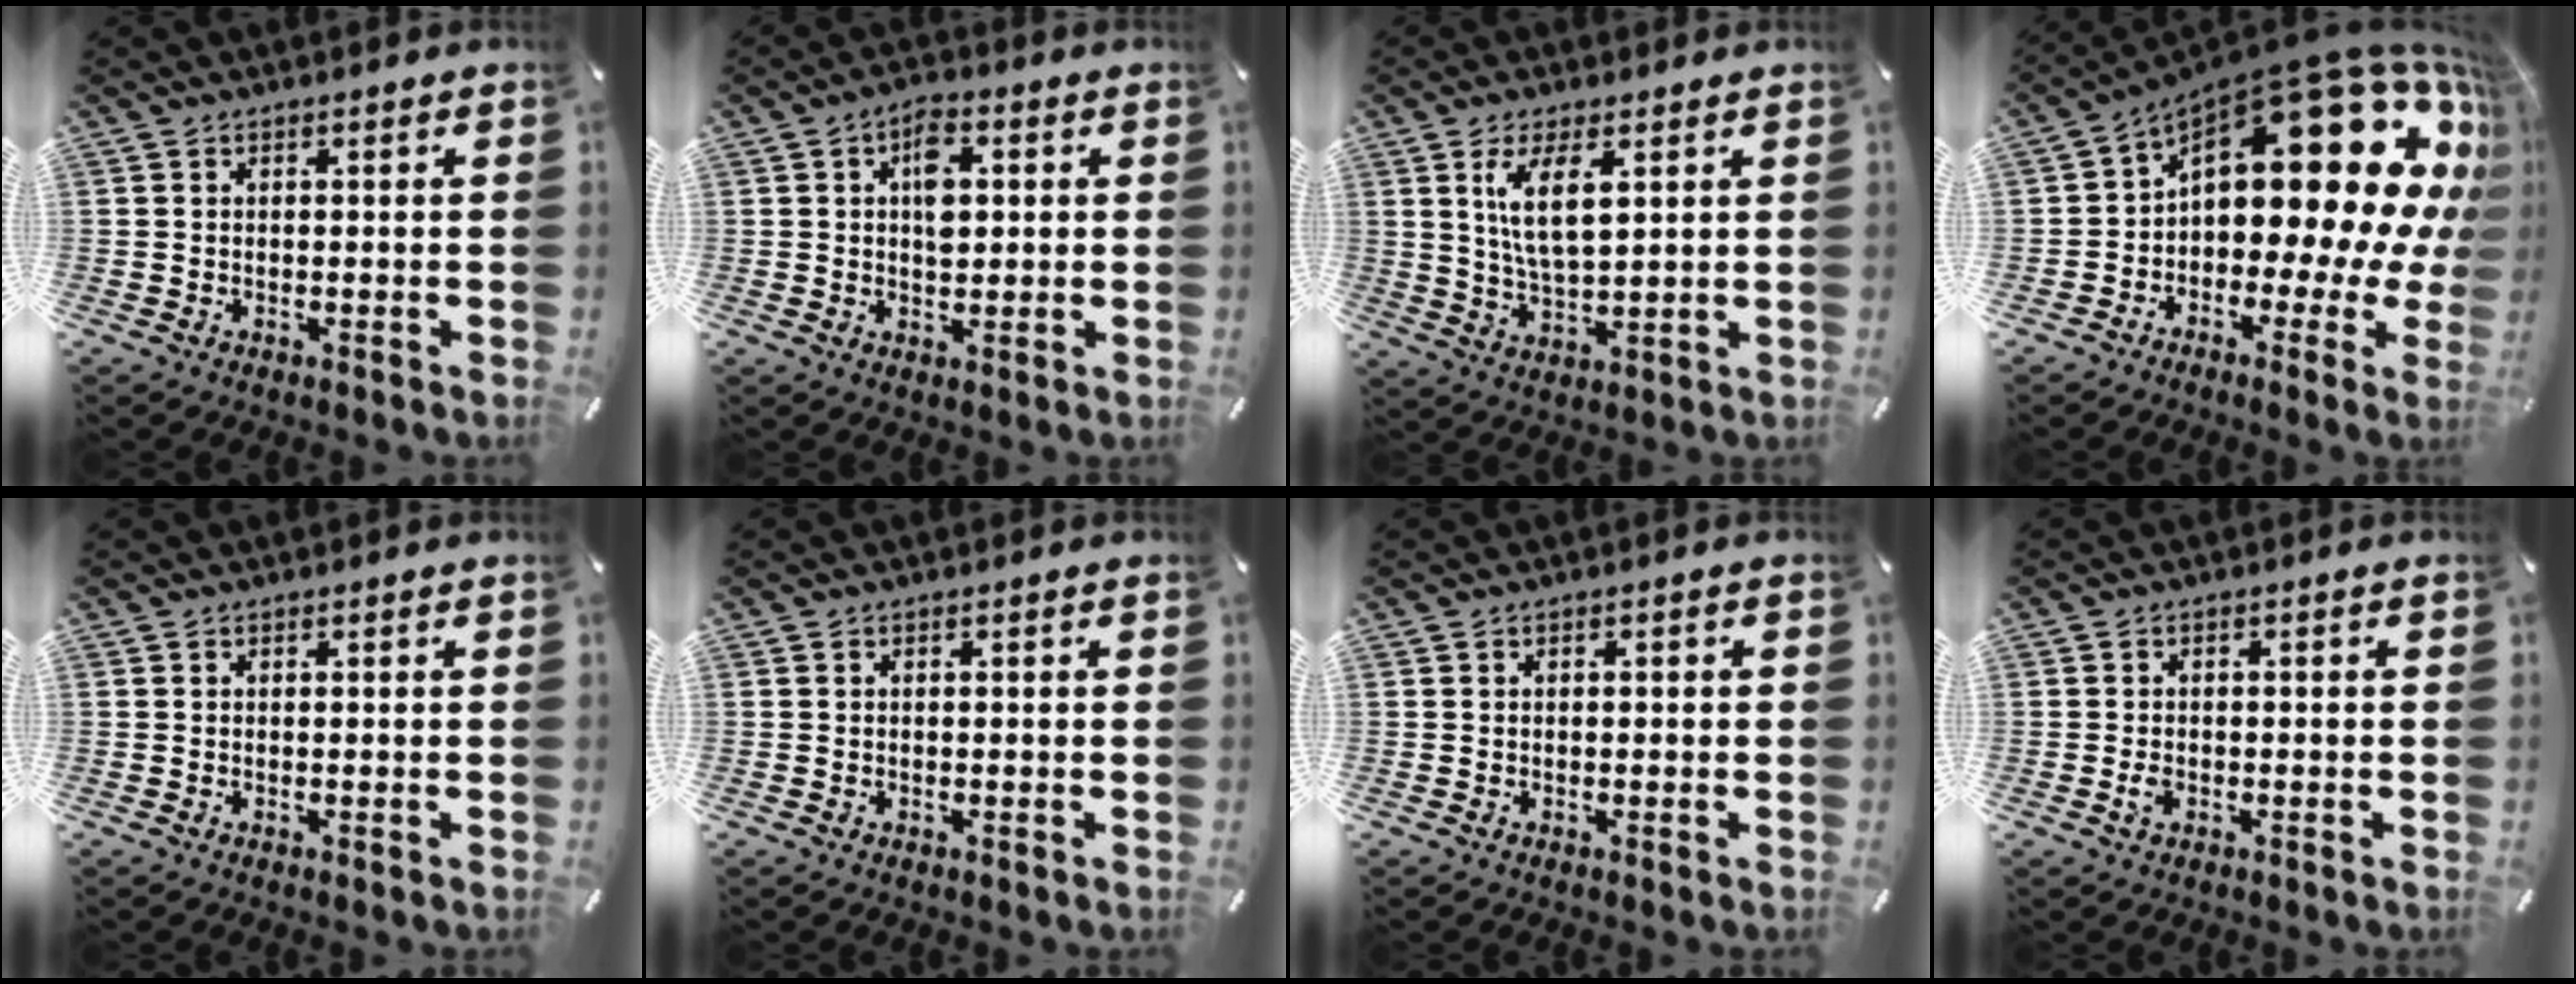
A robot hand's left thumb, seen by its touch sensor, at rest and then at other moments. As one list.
[{"total": 6.8, "force": [1.4, 4.1, 5.3], "torque": [-0.067, -0.003, 0.018]}, {"total": 8.7, "force": [3.5, 3.4, 7.2], "torque": [-0.149, -0.002, 0.059]}, {"total": 25.1, "force": [9.1, 12.0, 20.1], "torque": [-0.298, -0.081, 0.157]}, {"total": 0.0}, {"total": 0.0}, {"total": 0.6, "force": [-0.2, 0.3, 0.4], "torque": [-0.007, 0.001, -0.004]}, {"total": 1.8, "force": [-0.6, 1.2, 1.2], "torque": [-0.021, 0.003, -0.011]}]